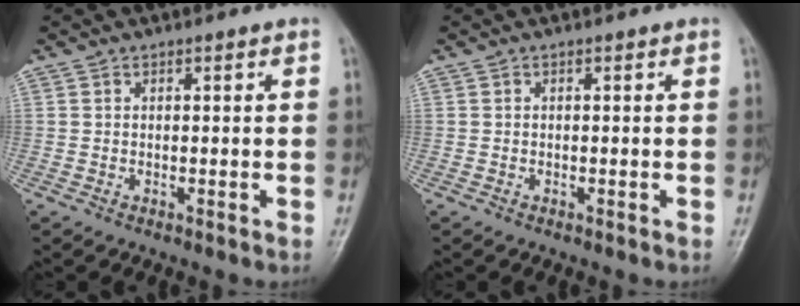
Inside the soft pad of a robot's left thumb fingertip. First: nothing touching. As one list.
[{"total": 0.0}]